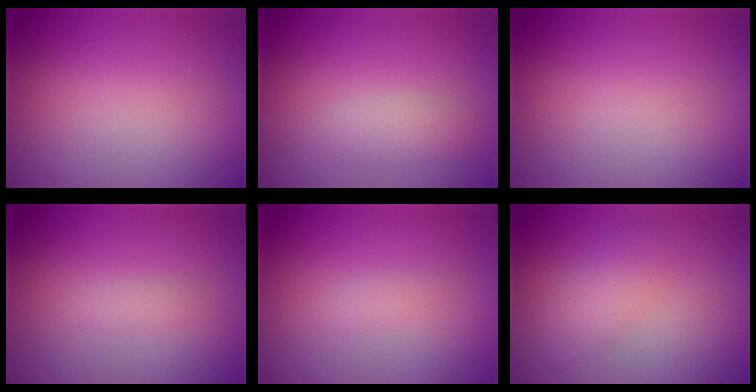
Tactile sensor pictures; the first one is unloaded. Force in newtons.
{"total": 1.7, "press": 1.7, "slide": 0.1}
{"total": 0.0}
{"total": 0.8, "press": 0.8, "slide": 0.0}
{"total": 0.9, "press": 0.9, "slide": 0.0}
{"total": 2.5, "press": 2.5, "slide": 0.1}